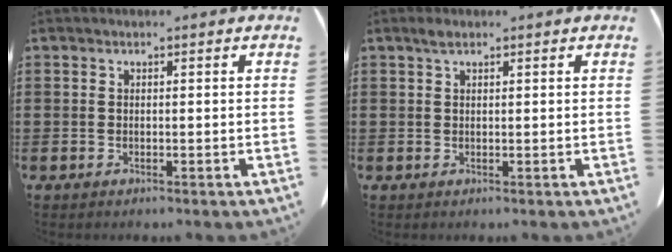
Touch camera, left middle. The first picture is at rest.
{"total": 1.1, "force": [0.7, 0.5, 0.8], "torque": [-0.019, 0.001, 0.013]}